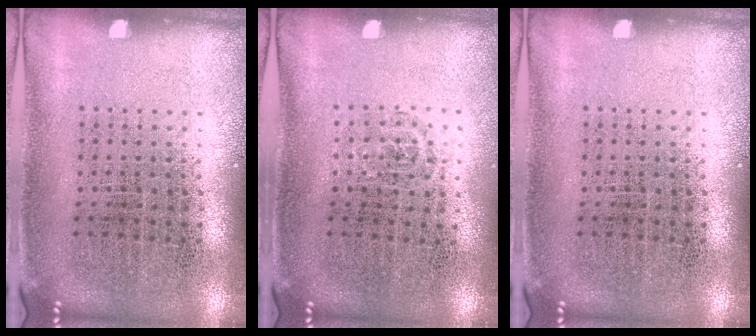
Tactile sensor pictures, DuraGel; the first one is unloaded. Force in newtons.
{"total": 0.6, "press": 0.4, "slide": 0.4}
{"total": 0.0}